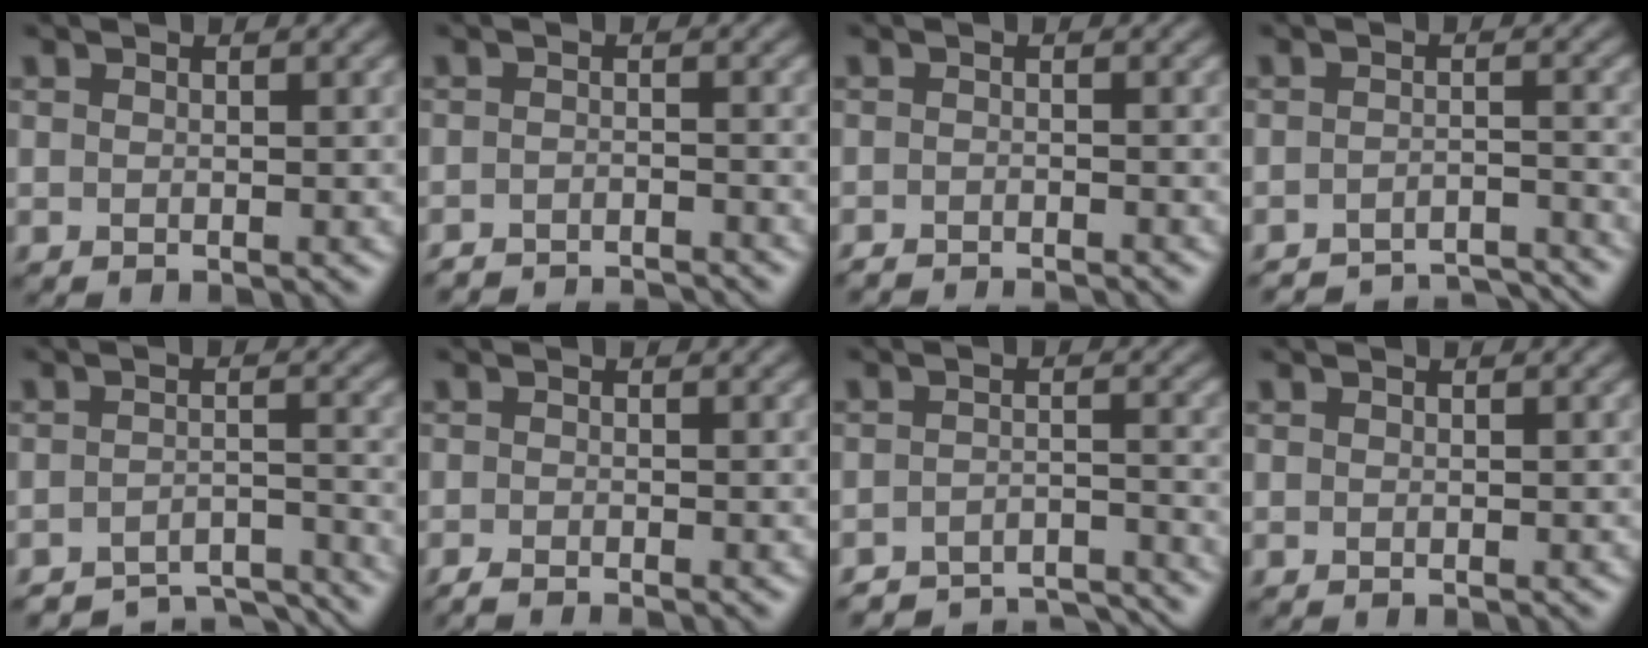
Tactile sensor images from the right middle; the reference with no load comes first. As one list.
[{"total": 4.9, "force": [-4.8, 0.6, 0.9], "torque": [-0.011, -0.004, -0.069]}, {"total": 3.0, "force": [-2.9, 0.3, 0.8], "torque": [-0.015, -0.005, -0.046]}, {"total": 6.8, "force": [-6.6, 1.1, 1.5], "torque": [-0.015, 0.000, -0.085]}, {"total": 6.0, "force": [-5.7, 1.2, 1.7], "torque": [-0.023, -0.008, -0.077]}, {"total": 1.5, "force": [-1.3, 0.2, 0.9], "torque": [-0.013, -0.004, -0.025]}, {"total": 6.8, "force": [-6.5, 1.2, 1.4], "torque": [-0.013, -0.004, -0.088]}, {"total": 0.0}]